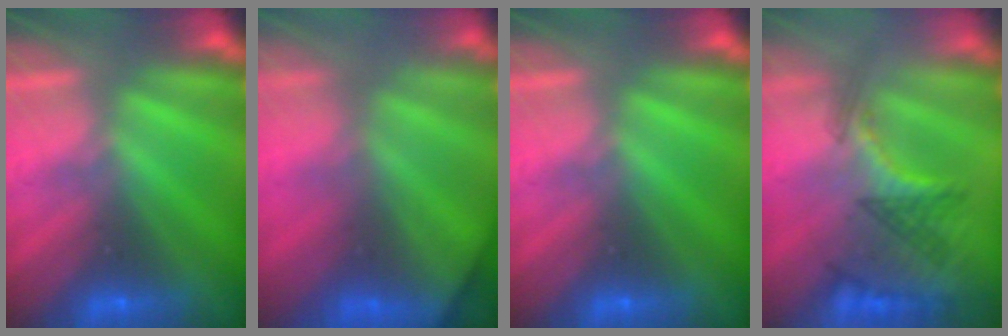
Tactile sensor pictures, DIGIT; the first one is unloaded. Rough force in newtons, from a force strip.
{"total": 8.1}
{"total": 0.0}
{"total": 2.9}